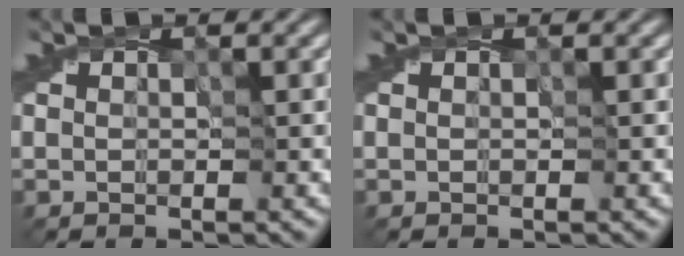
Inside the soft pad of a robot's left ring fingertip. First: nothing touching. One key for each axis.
{"total": 0.0}